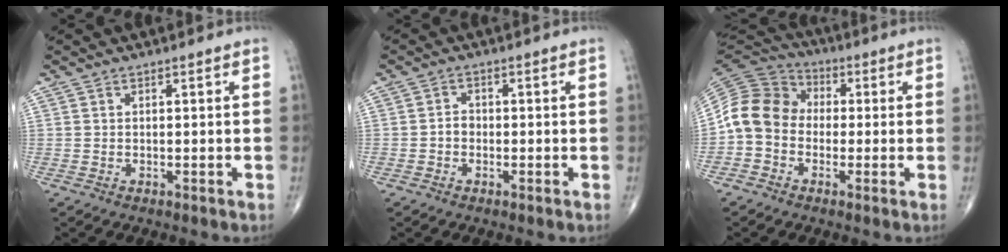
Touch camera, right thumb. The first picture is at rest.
{"total": 1.8, "force": [-0.6, 1.5, 0.9], "torque": [-0.004, 0.007, -0.014]}
{"total": 11.1, "force": [-1.1, 9.4, 5.8], "torque": [-0.101, 0.039, -0.036]}